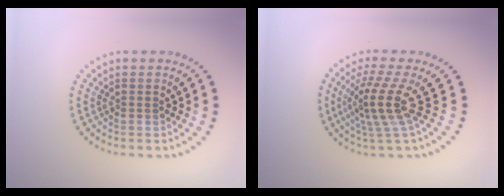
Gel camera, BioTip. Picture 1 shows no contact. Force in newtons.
{"total": 4.1, "press": 2.8, "slide": 3.1}